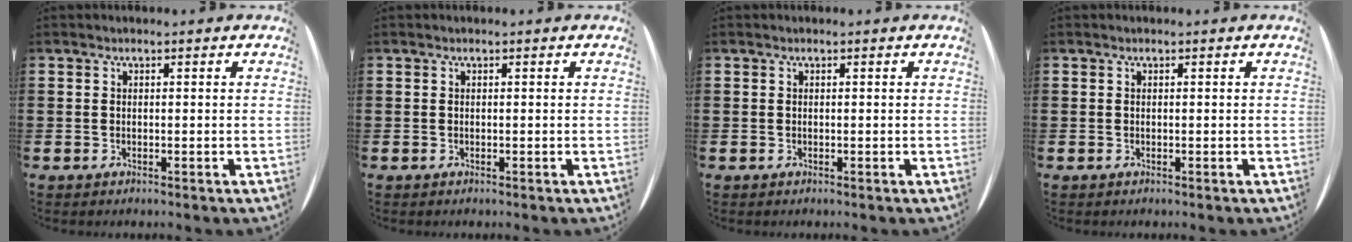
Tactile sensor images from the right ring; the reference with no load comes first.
{"total": 0.0}
{"total": 0.0}
{"total": 0.0}